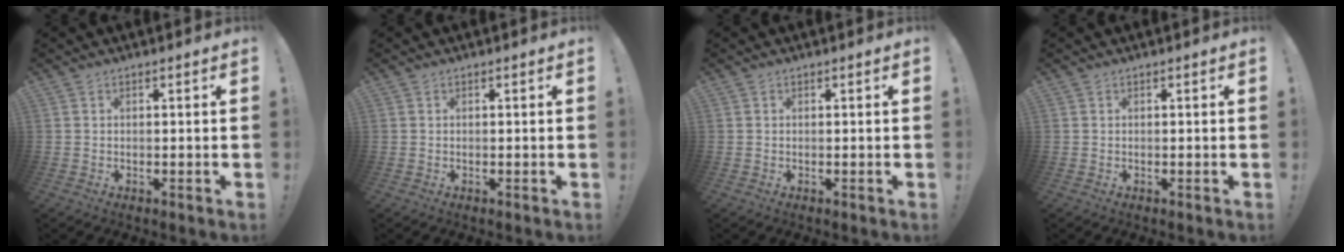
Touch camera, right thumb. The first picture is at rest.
{"total": 0.0}
{"total": 0.0}
{"total": 0.0}